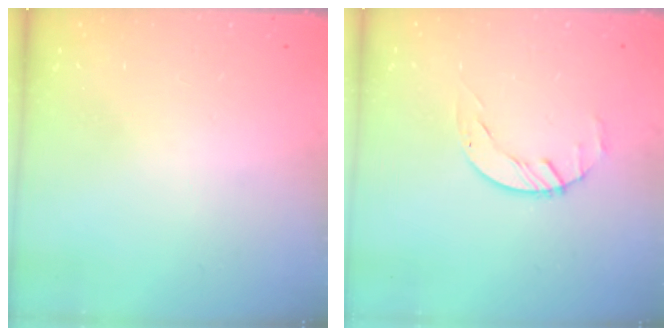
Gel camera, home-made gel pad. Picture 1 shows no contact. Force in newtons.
{"total": 1.8, "press": 1.8, "slide": 0.3}